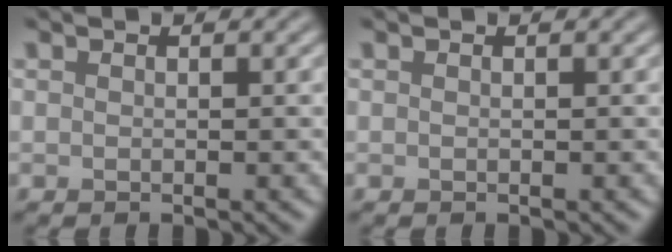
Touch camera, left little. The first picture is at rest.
{"total": 0.0}